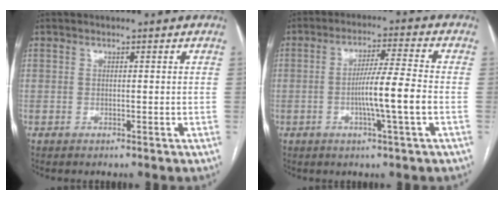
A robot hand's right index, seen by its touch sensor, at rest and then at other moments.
{"total": 8.0, "force": [-1.9, -0.7, 7.8], "torque": [-0.137, -0.001, -0.035]}